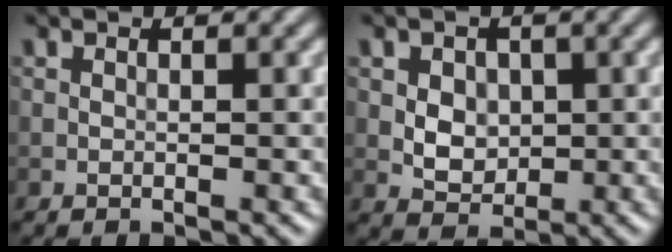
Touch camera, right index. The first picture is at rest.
{"total": 3.5, "force": [0.5, 2.7, 2.1], "torque": [-0.032, 0.004, 0.009]}